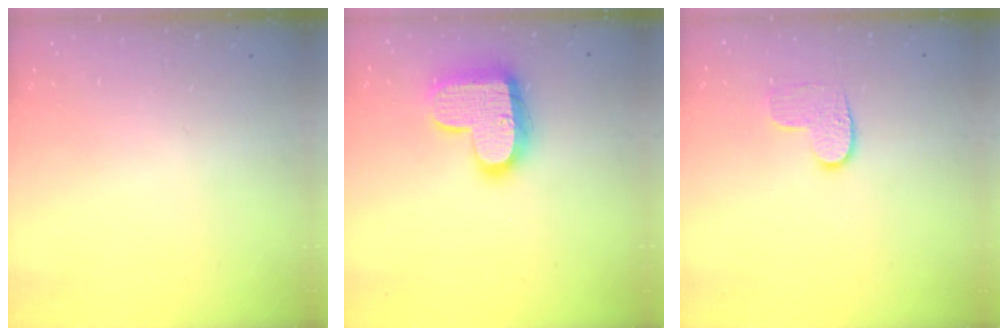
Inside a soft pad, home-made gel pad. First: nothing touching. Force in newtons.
{"total": 16.9, "press": 16.8, "slide": 1.1}
{"total": 6.6, "press": 6.6, "slide": 0.3}